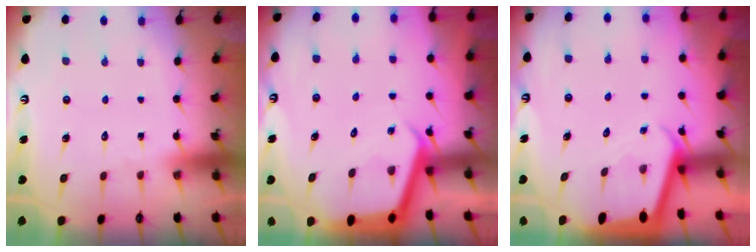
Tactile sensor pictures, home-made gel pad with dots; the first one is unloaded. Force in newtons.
{"total": 4.1, "press": 4.1, "slide": 0.3}
{"total": 2.2, "press": 2.2, "slide": 0.2}